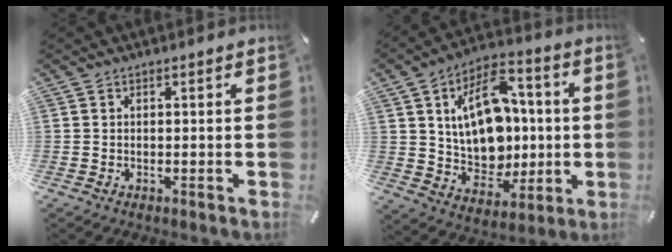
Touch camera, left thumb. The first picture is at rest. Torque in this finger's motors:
{"motor_torque": [0.77, 1.13, 0.46, -0.06, 0.53]}